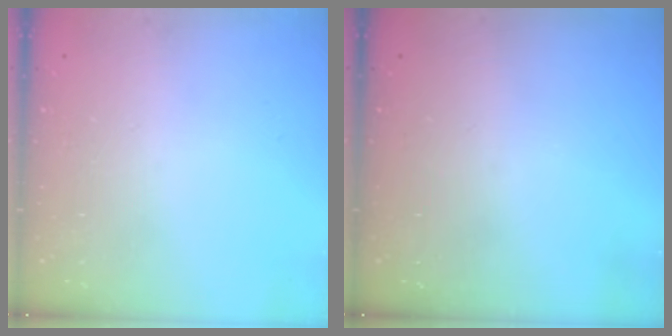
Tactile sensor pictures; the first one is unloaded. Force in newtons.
{"total": 0.0}